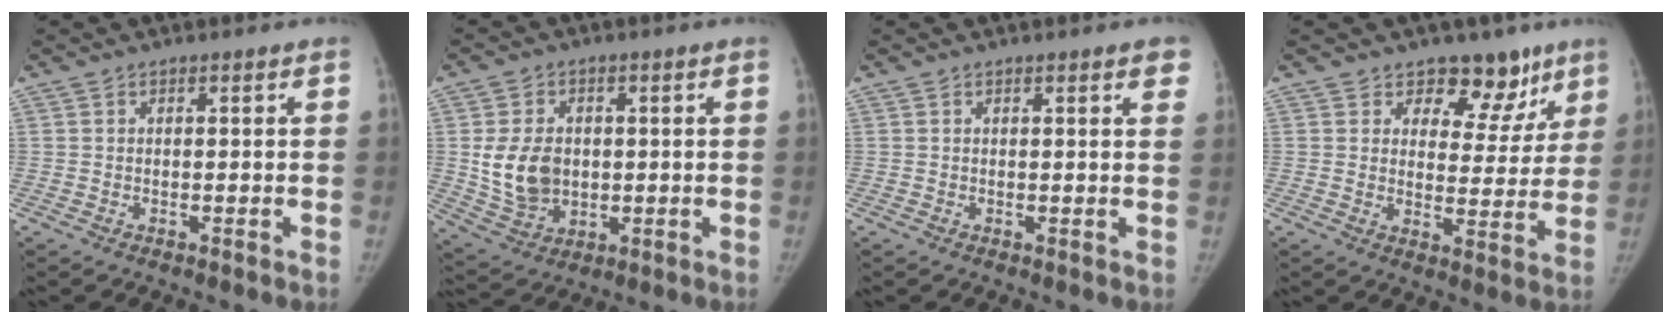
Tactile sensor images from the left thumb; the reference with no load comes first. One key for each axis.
{"total": 10.3, "fx": 0.5, "fy": 7.9, "fz": 6.6, "tx": -0.097, "ty": -0.007, "tz": 0.023}
{"total": 3.1, "fx": 1.9, "fy": 0.7, "fz": 2.4, "tx": -0.013, "ty": 0.000, "tz": 0.017}
{"total": 10.4, "fx": 7.3, "fy": 6.6, "fz": 3.3, "tx": 0.016, "ty": -0.036, "tz": 0.092}